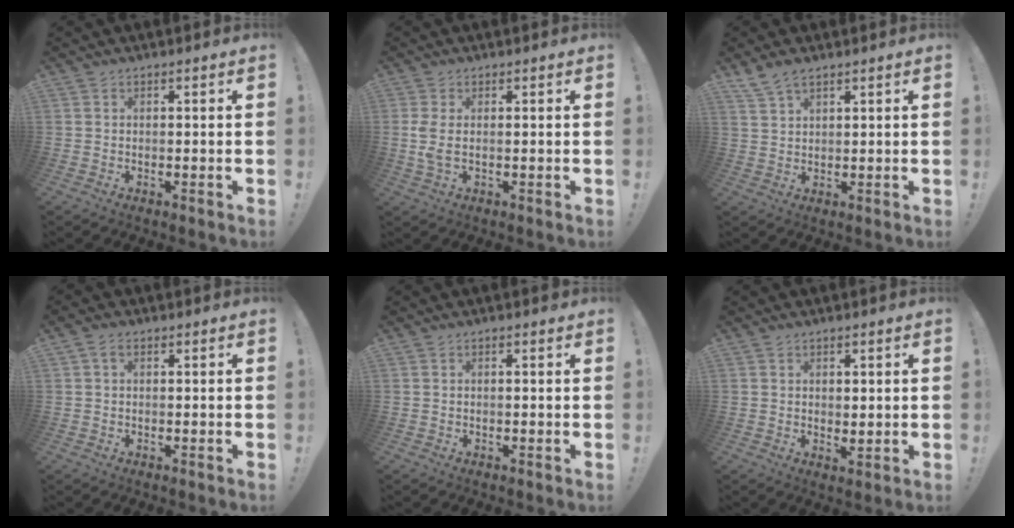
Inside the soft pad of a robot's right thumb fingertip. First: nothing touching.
{"total": 3.7, "force": [0.5, 1.3, 3.4], "torque": [-0.064, -0.007, 0.010]}
{"total": 5.0, "force": [3.9, 1.8, 2.5], "torque": [-0.055, -0.016, 0.076]}
{"total": 2.1, "force": [0.7, 1.2, 1.5], "torque": [-0.032, 0.006, 0.012]}
{"total": 0.5, "force": [0.2, -0.4, 0.2], "torque": [0.000, -0.002, 0.002]}
{"total": 2.1, "force": [1.4, 1.2, 0.9], "torque": [-0.005, -0.011, 0.025]}